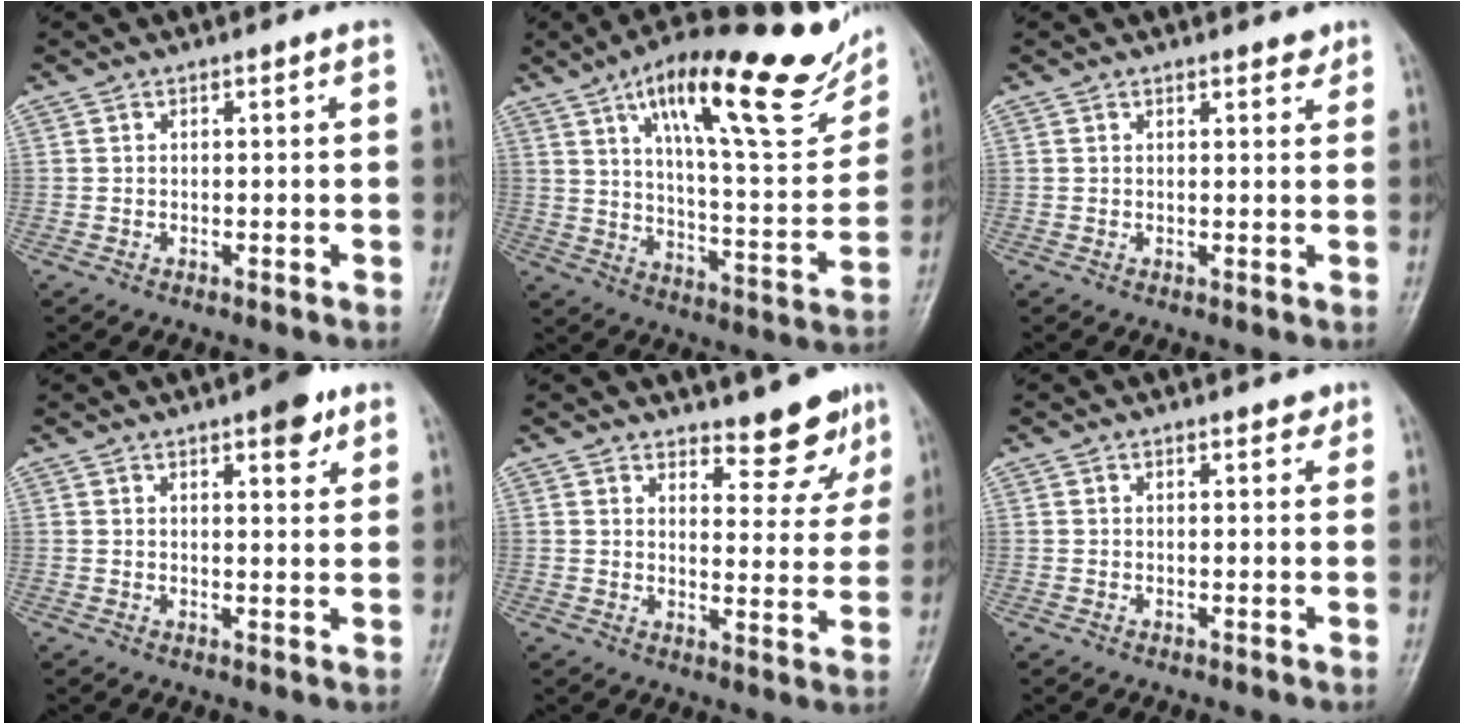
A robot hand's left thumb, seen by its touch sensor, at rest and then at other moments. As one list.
[{"total": 26.0, "force": [15.2, 7.3, 19.8], "torque": [-0.256, -0.043, 0.235]}, {"total": 1.9, "force": [1.5, 0.8, 0.8], "torque": [0.000, -0.008, 0.016]}, {"total": 5.5, "force": [3.3, 2.0, 4.0], "torque": [-0.038, -0.014, 0.039]}, {"total": 8.6, "force": [7.1, 3.2, 3.7], "torque": [-0.016, -0.058, 0.093]}, {"total": 1.6, "force": [1.2, 0.8, 0.7], "torque": [0.003, -0.005, 0.011]}]